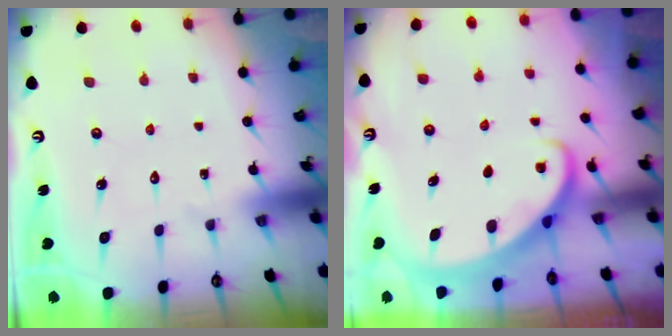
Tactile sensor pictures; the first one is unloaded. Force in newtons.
{"total": 2.3, "press": 2.3, "slide": 0.2}